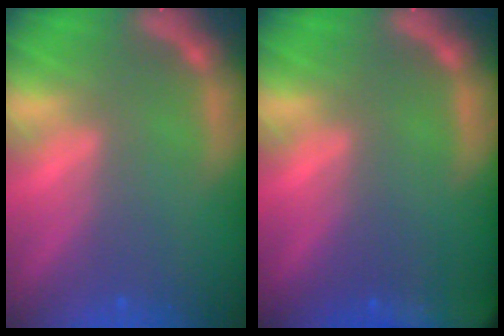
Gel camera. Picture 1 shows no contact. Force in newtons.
{"total": 10.0}